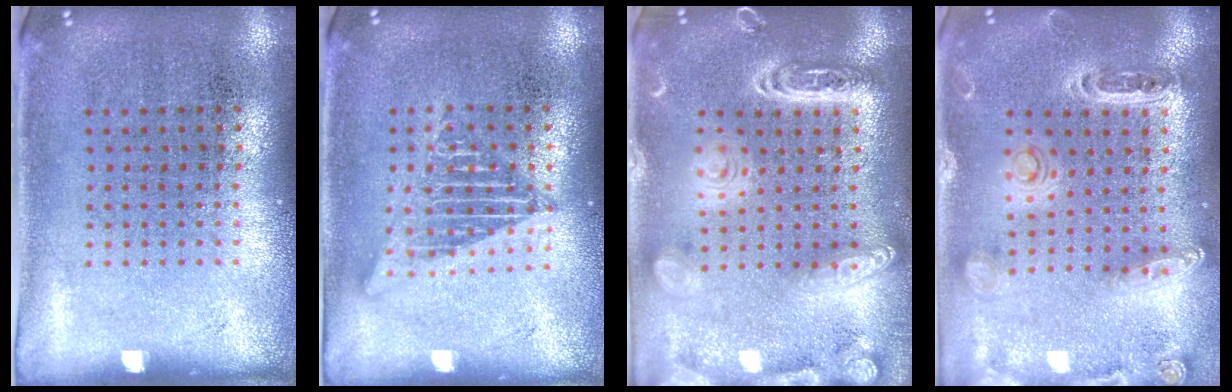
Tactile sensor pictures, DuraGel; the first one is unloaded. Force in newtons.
{"total": 1.7, "press": 1.7, "slide": 0.2}
{"total": 3.7, "press": 3.7, "slide": 0.3}
{"total": 1.4, "press": 1.4, "slide": 0.4}